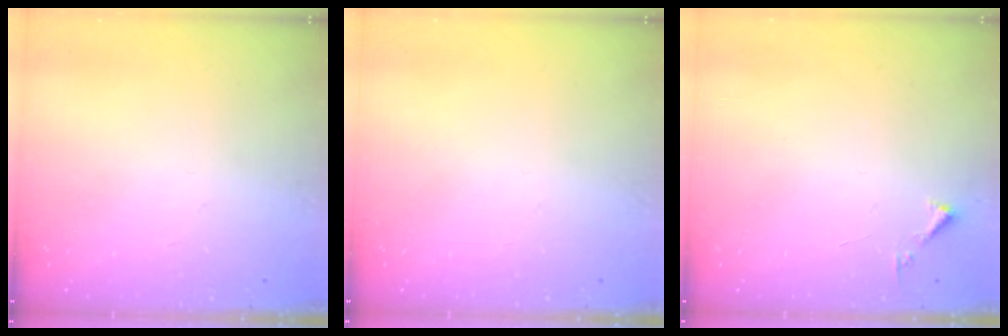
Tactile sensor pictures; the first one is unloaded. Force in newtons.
{"total": 0.0}
{"total": 3.1, "press": 3.1, "slide": 0.4}